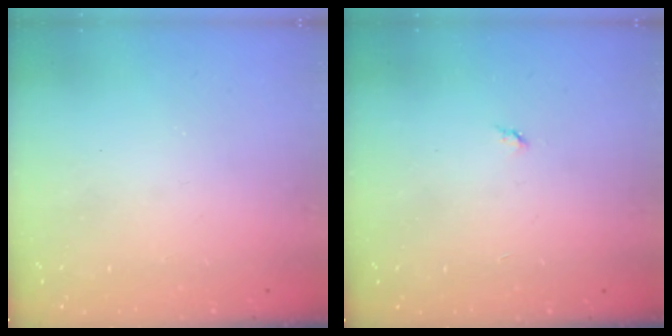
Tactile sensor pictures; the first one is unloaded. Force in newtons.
{"total": 2.8, "press": 2.8, "slide": 0.4}